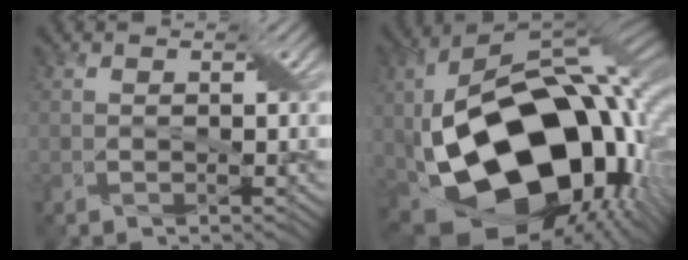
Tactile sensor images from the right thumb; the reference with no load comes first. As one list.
[{"total": 21.5, "force": [-1.8, 14.1, 16.1], "torque": [-0.353, -0.038, -0.004]}]